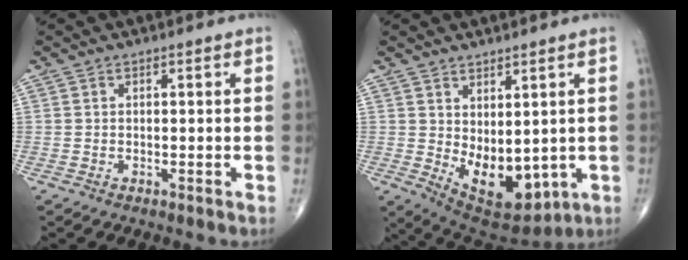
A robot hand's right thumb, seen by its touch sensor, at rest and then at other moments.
{"total": 11.7, "force": [-0.6, 6.3, 9.9], "torque": [-0.120, -0.021, 0.022]}